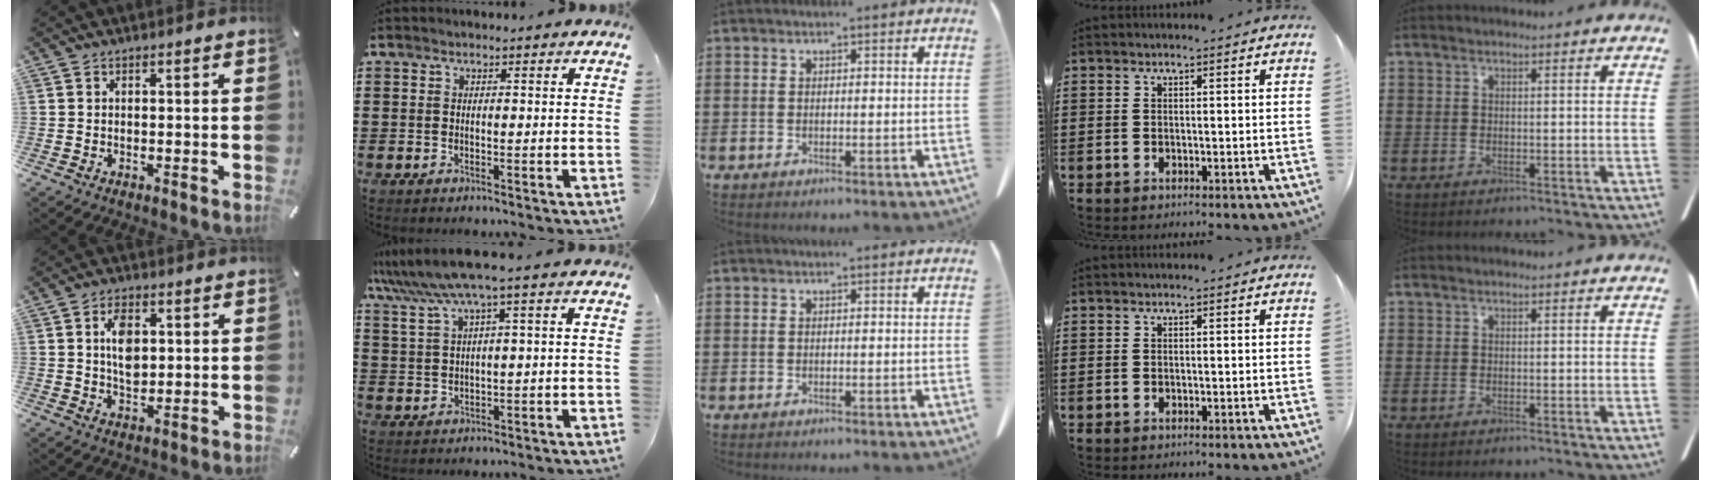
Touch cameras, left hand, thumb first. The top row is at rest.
{"thumb": {"total": 6.7, "force": [1.4, 4.2, 5.0], "torque": [-0.089, -0.002, 0.017]}, "index": {"total": 6.0, "force": [3.1, -0.3, 5.0], "torque": [-0.114, -0.020, 0.050]}}